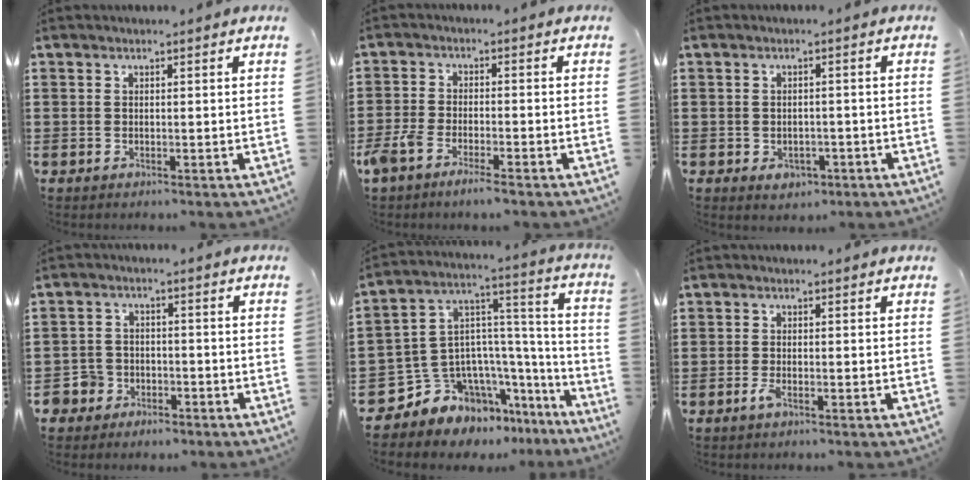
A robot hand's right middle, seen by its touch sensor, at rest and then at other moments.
{"total": 4.1, "force": [-3.3, 0.7, 2.3], "torque": [-0.066, -0.009, -0.070]}
{"total": 1.8, "force": [-0.9, 1.3, 0.9], "torque": [-0.022, 0.001, -0.020]}
{"total": 4.1, "force": [-3.2, 2.5, 0.1], "torque": [-0.026, 0.000, -0.074]}
{"total": 8.6, "force": [-6.2, 5.9, 0.9], "torque": [-0.062, -0.017, -0.120]}
{"total": 1.6, "force": [-0.9, 0.3, 1.3], "torque": [-0.032, -0.004, -0.018]}